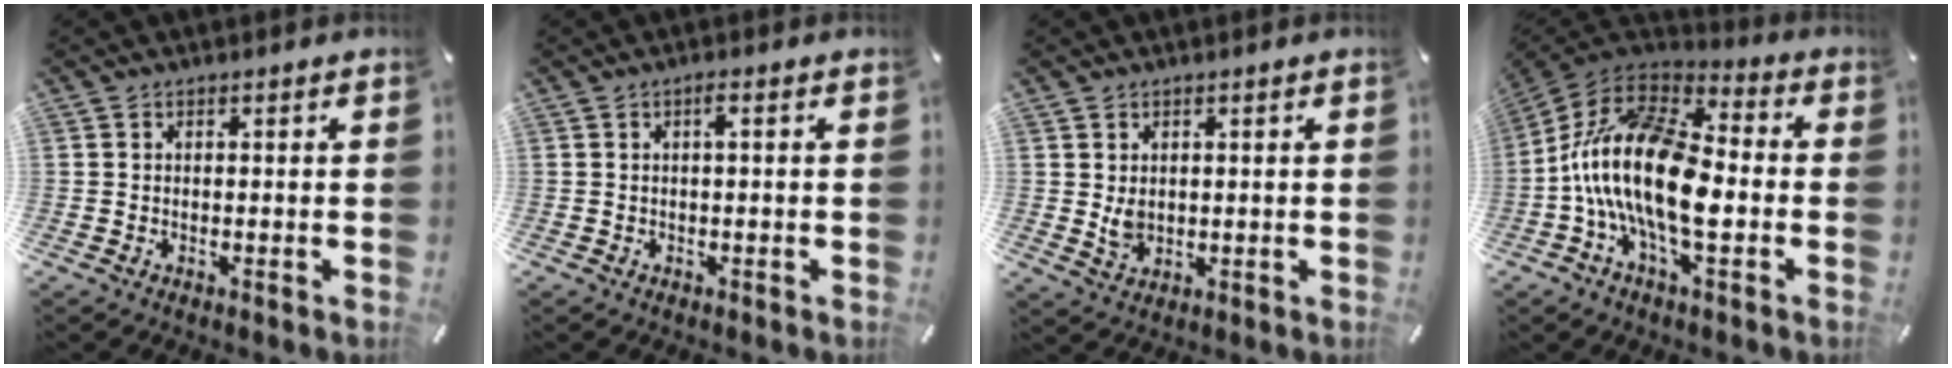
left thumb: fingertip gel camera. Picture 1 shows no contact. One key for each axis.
{"total": 1.7, "fx": 0.2, "fy": 0.3, "fz": 1.7, "tx": -0.033, "ty": 0.002, "tz": 0.002}
{"total": 3.6, "fx": 0.8, "fy": 2.9, "fz": 1.9, "tx": -0.029, "ty": -0.007, "tz": 0.011}
{"total": 19.3, "fx": -5.0, "fy": 9.3, "fz": 16.1, "tx": -0.334, "ty": 0.017, "tz": -0.089}